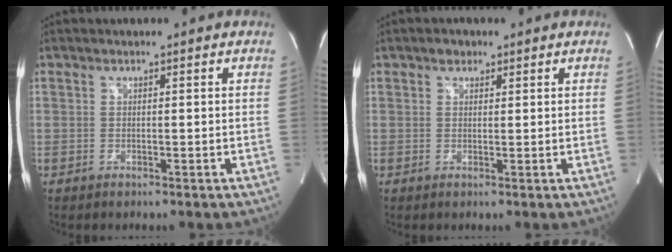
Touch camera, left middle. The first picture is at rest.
{"total": 1.6, "force": [1.1, 1.0, 0.6], "torque": [-0.013, 0.004, 0.017]}